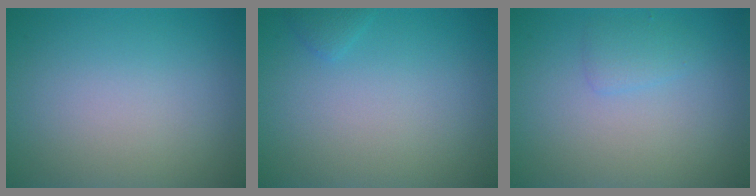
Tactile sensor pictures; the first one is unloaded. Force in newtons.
{"total": 0.7, "press": 0.7, "slide": 0.1}
{"total": 1.2, "press": 1.2, "slide": 0.1}